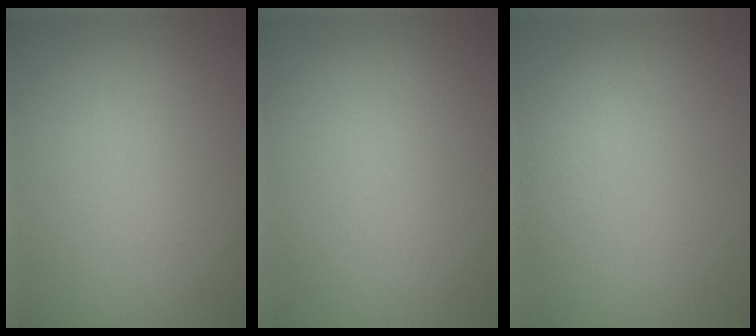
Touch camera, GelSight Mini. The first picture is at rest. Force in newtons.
{"total": 0.0}
{"total": 1.4, "press": 1.4, "slide": 0.1}